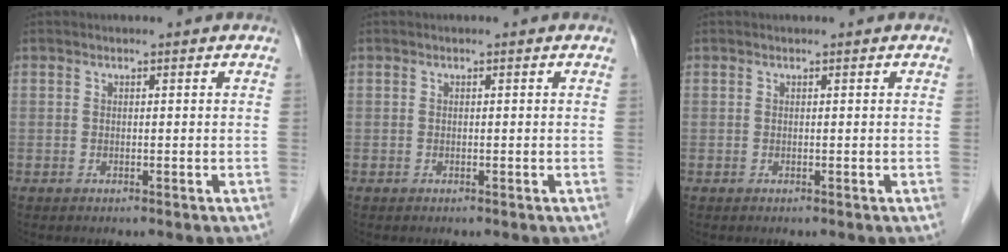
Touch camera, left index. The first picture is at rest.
{"total": 0.0}
{"total": 0.0}